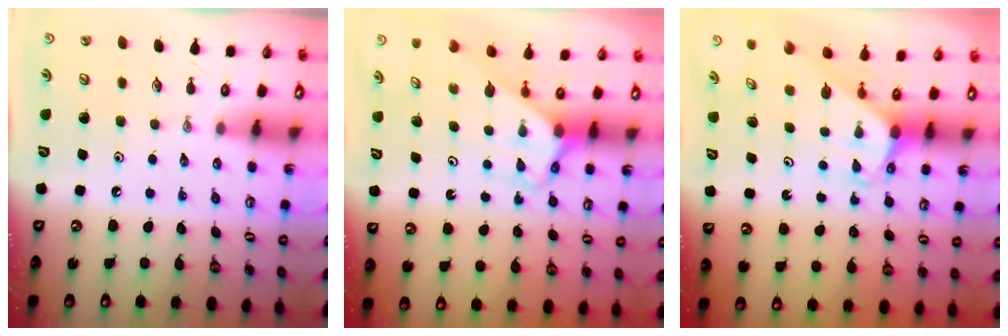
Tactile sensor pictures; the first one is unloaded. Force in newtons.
{"total": 2.9, "press": 2.9, "slide": 0.2}
{"total": 1.8, "press": 1.8, "slide": 0.1}